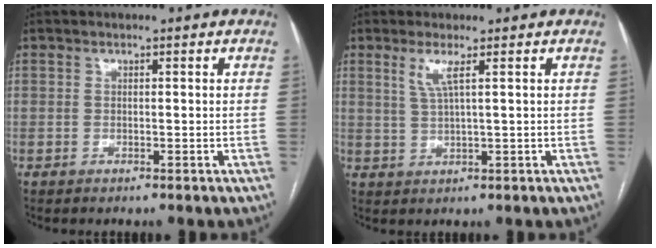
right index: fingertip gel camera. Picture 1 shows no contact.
{"total": 3.1, "force": [1.5, -0.2, 2.8], "torque": [-0.063, -0.004, 0.032]}